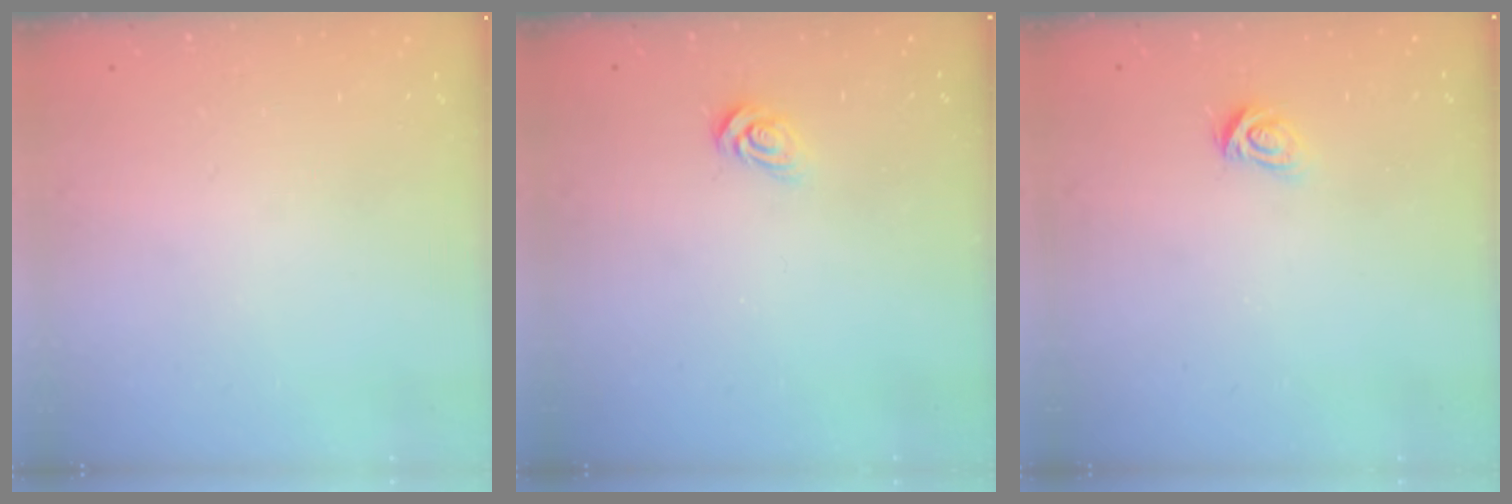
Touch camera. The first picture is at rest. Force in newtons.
{"total": 4.2, "press": 4.2, "slide": 0.4}
{"total": 4.7, "press": 4.6, "slide": 0.5}